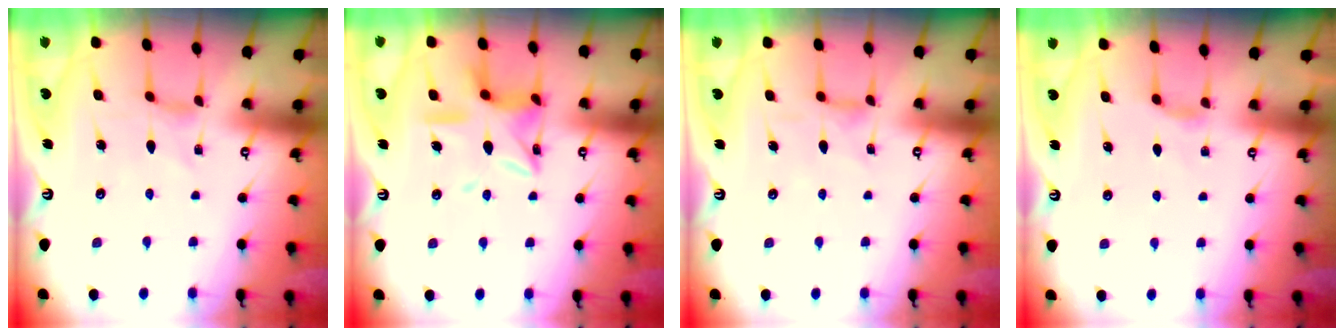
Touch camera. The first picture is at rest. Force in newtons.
{"total": 13.1, "press": 13.1, "slide": 1.1}
{"total": 2.3, "press": 2.3, "slide": 0.5}
{"total": 2.9, "press": 2.9, "slide": 0.5}